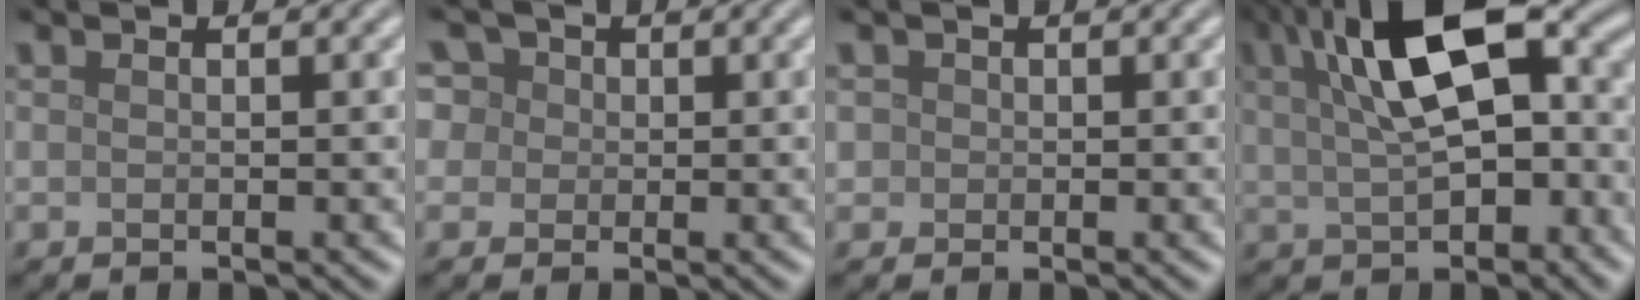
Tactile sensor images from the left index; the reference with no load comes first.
{"total": 7.1, "force": [3.2, 5.4, 3.1], "torque": [-0.048, 0.034, 0.019]}
{"total": 1.3, "force": [0.4, 1.2, 0.3], "torque": [0.003, 0.002, 0.003]}
{"total": 11.3, "force": [2.4, 5.5, 9.6], "torque": [-0.166, 0.014, 0.039]}